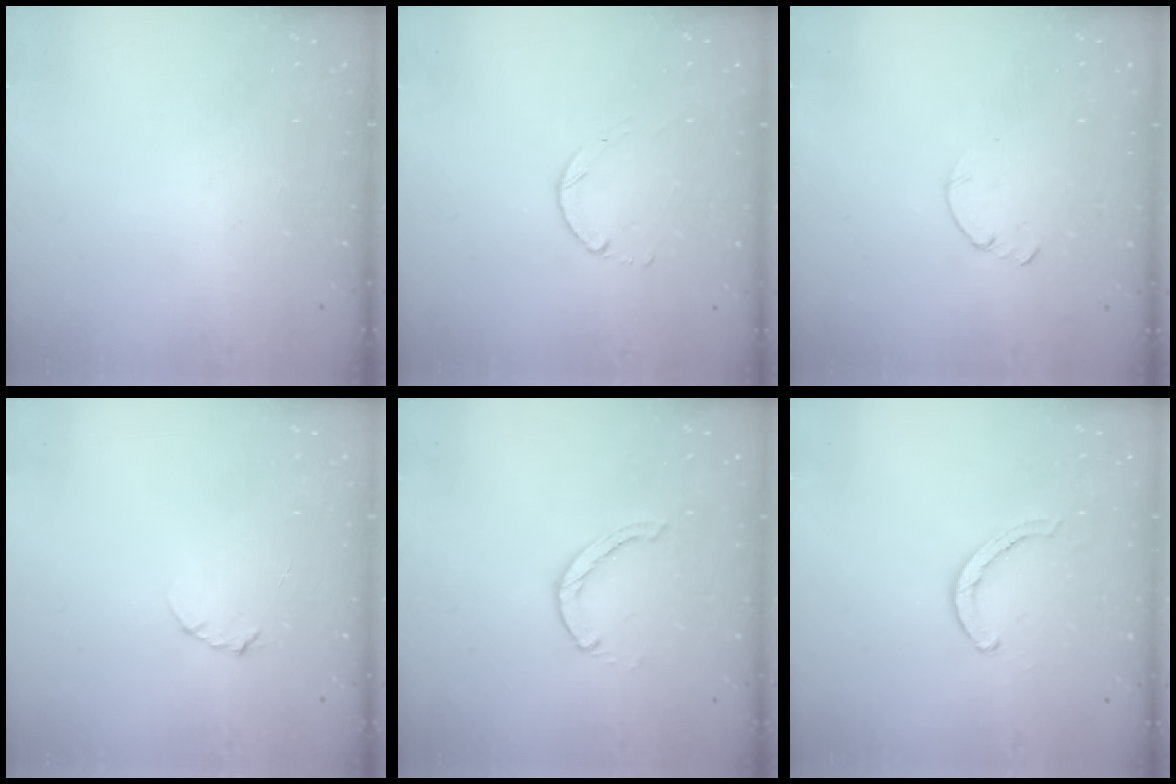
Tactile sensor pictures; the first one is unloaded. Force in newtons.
{"total": 1.4, "press": 1.4, "slide": 0.2}
{"total": 0.0}
{"total": 2.3, "press": 2.3, "slide": 0.4}
{"total": 0.0}
{"total": 2.8, "press": 2.8, "slide": 0.2}